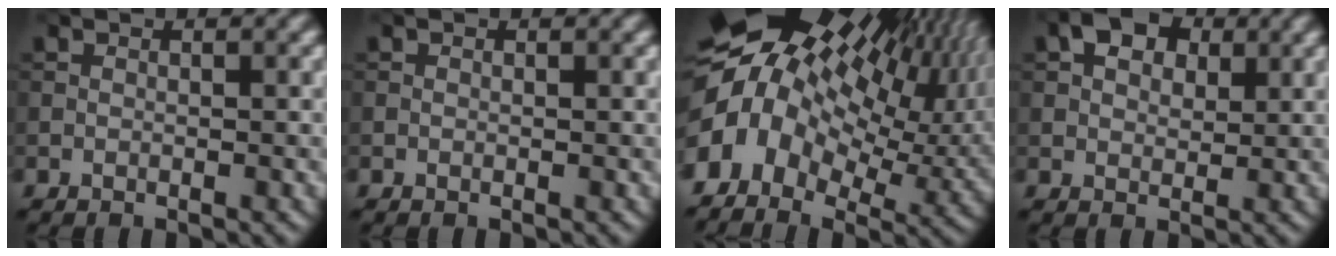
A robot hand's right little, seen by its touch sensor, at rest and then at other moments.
{"total": 0.0}
{"total": 17.6, "force": [2.2, 11.5, 13.2], "torque": [-0.200, -0.005, 0.071]}
{"total": 3.9, "force": [1.6, 2.7, 2.4], "torque": [-0.042, 0.006, 0.024]}